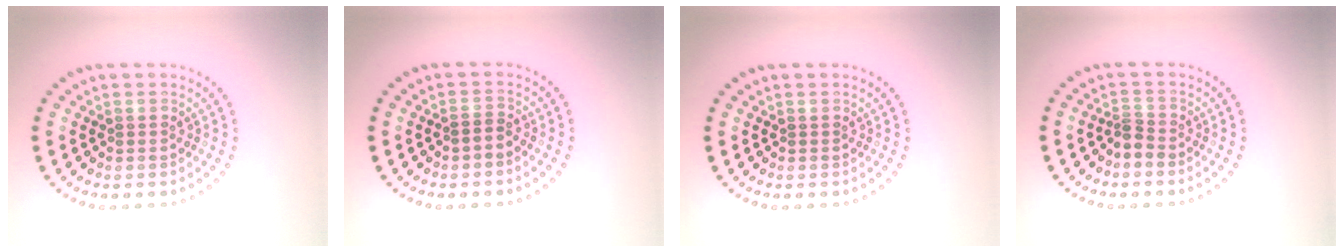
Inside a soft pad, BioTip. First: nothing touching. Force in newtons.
{"total": 0.8, "press": 0.6, "slide": 0.6}
{"total": 0.0}
{"total": 1.6, "press": 1.2, "slide": 1.2}